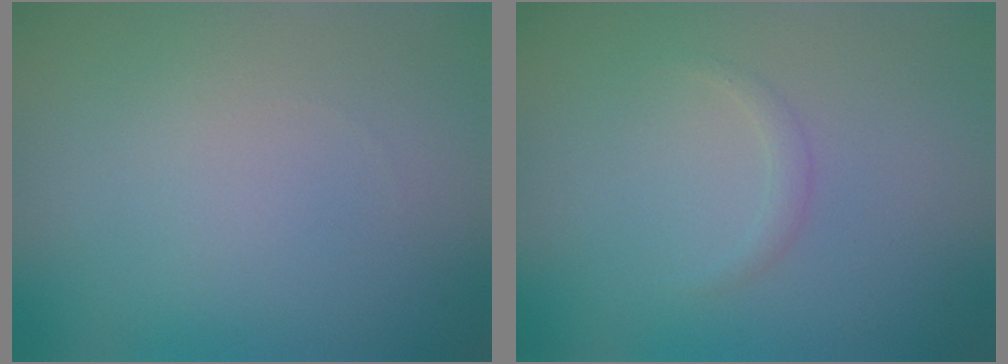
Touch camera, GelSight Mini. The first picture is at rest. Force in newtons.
{"total": 0.8, "press": 0.8, "slide": 0.1}